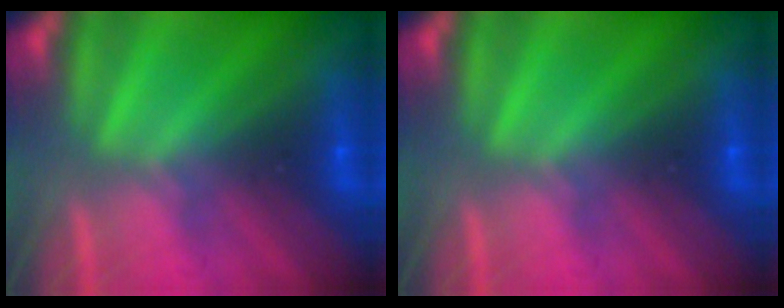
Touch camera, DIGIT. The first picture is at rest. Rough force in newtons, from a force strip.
{"total": 0.0}